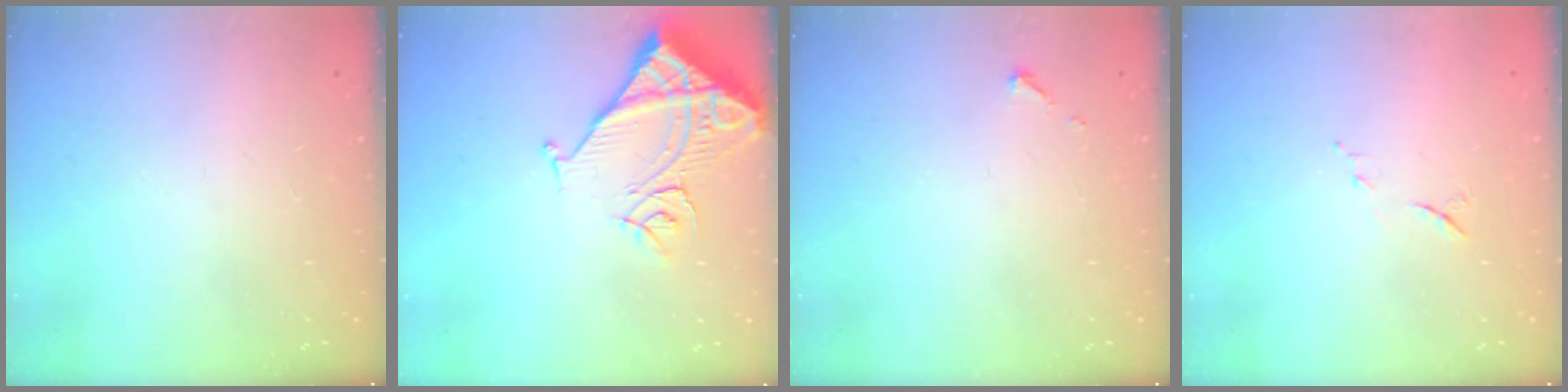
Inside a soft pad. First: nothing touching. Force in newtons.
{"total": 12.1, "press": 12.0, "slide": 1.6}
{"total": 2.6, "press": 2.6, "slide": 0.3}
{"total": 6.4, "press": 6.3, "slide": 1.3}